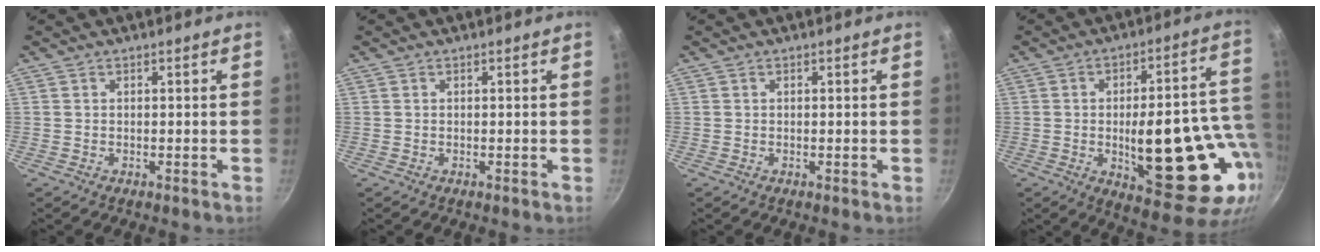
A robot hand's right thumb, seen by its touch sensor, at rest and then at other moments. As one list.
[{"total": 0.0}, {"total": 0.0}, {"total": 25.1, "force": [-4.4, 9.8, 22.8], "torque": [-0.269, 0.008, -0.045]}]